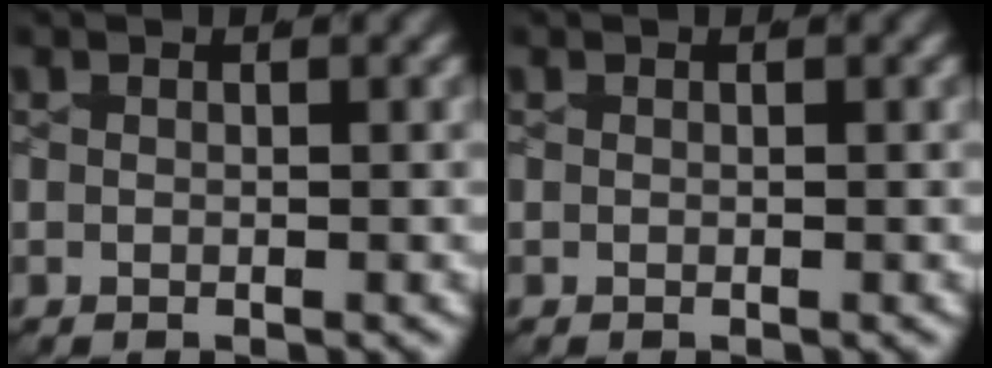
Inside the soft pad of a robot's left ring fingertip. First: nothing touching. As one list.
[{"total": 0.0}]